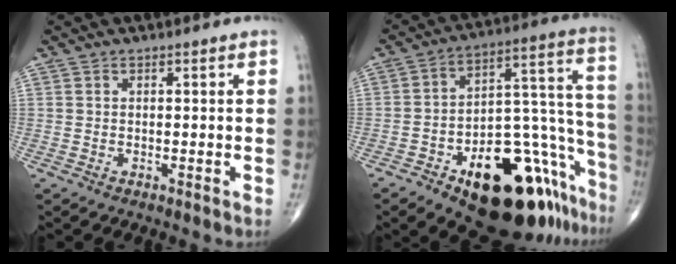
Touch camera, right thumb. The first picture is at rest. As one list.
[{"total": 28.0, "force": [-14.6, 12.3, 20.6], "torque": [-0.190, 0.111, -0.206]}]